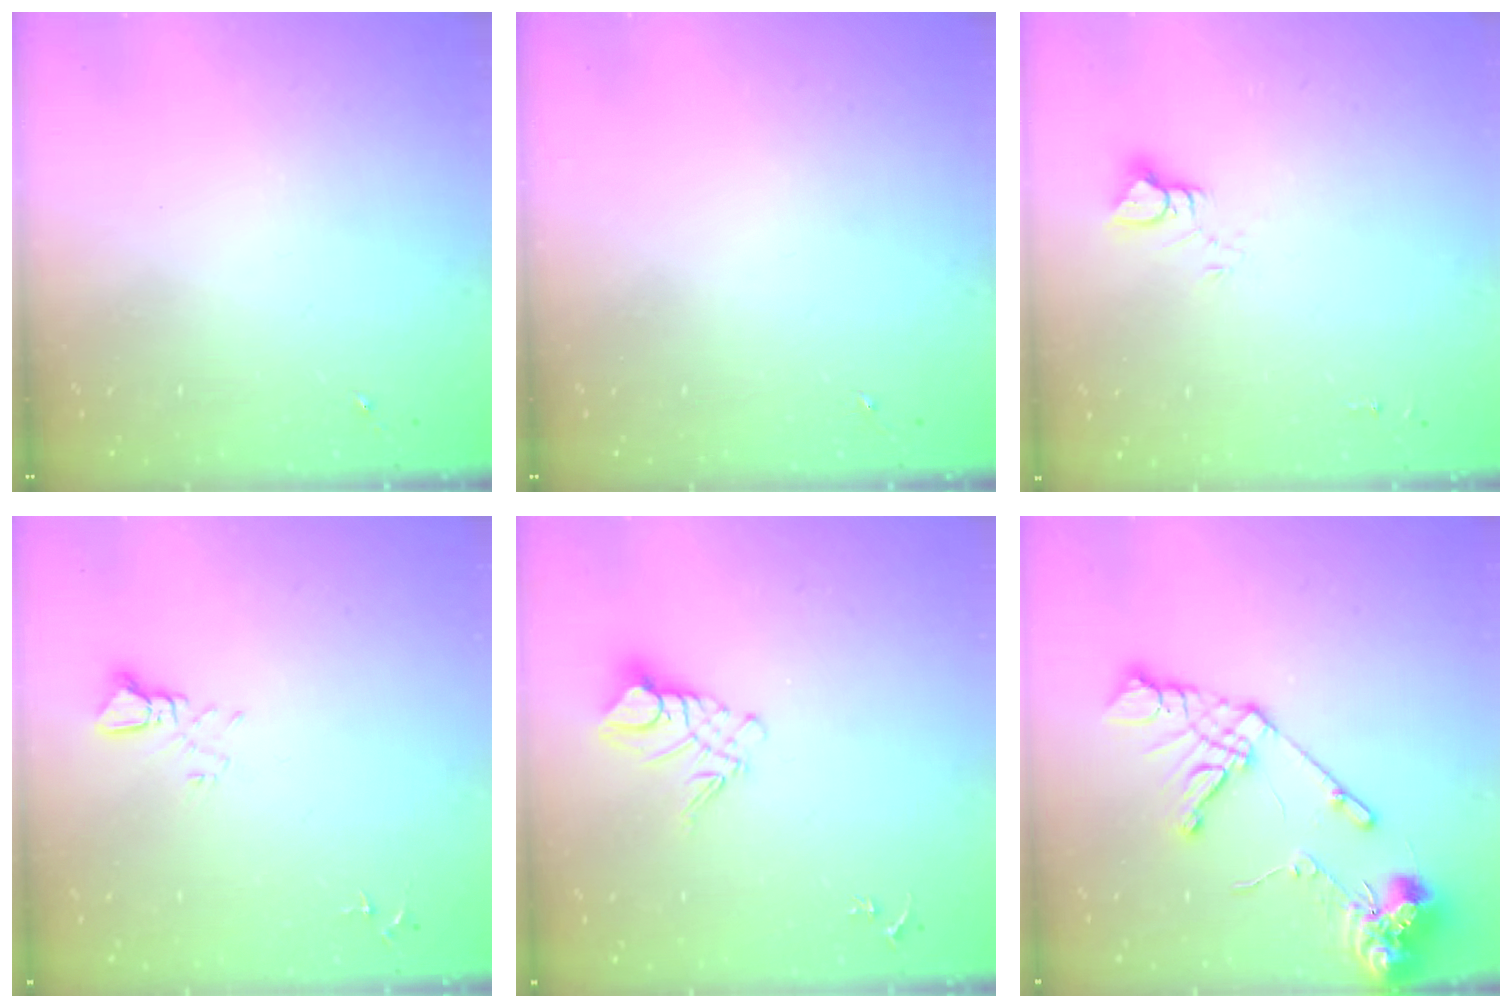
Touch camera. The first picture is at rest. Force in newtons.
{"total": 0.0}
{"total": 5.1, "press": 5.1, "slide": 0.3}
{"total": 3.6, "press": 3.6, "slide": 0.3}
{"total": 10.6, "press": 10.5, "slide": 0.7}
{"total": 15.5, "press": 15.3, "slide": 2.3}